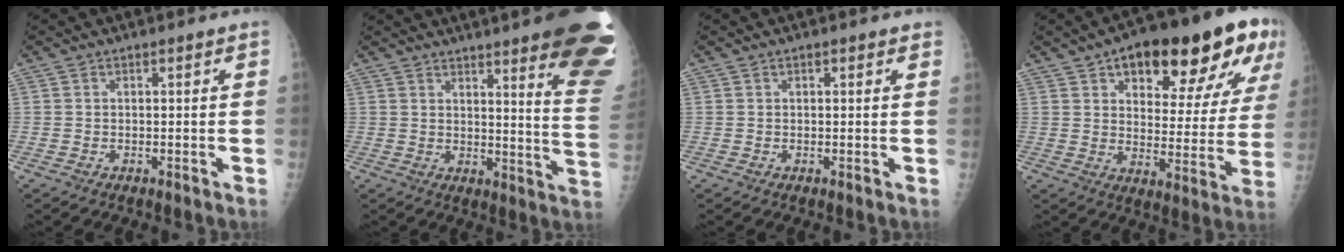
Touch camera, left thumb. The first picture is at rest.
{"total": 23.7, "force": [17.2, 2.6, 16.2], "torque": [-0.166, -0.133, 0.215]}
{"total": 1.0, "force": [0.6, 0.5, 0.6], "torque": [-0.005, -0.001, 0.004]}
{"total": 24.0, "force": [12.6, 9.6, 17.9], "torque": [-0.200, -0.012, 0.179]}